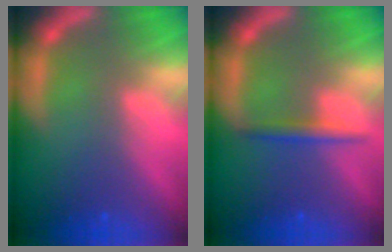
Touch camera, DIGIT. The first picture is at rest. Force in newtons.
{"total": 1.9}